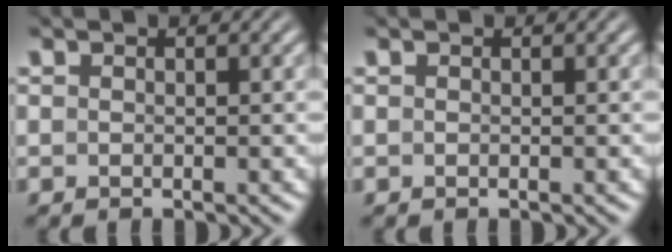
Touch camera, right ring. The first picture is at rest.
{"total": 0.0}